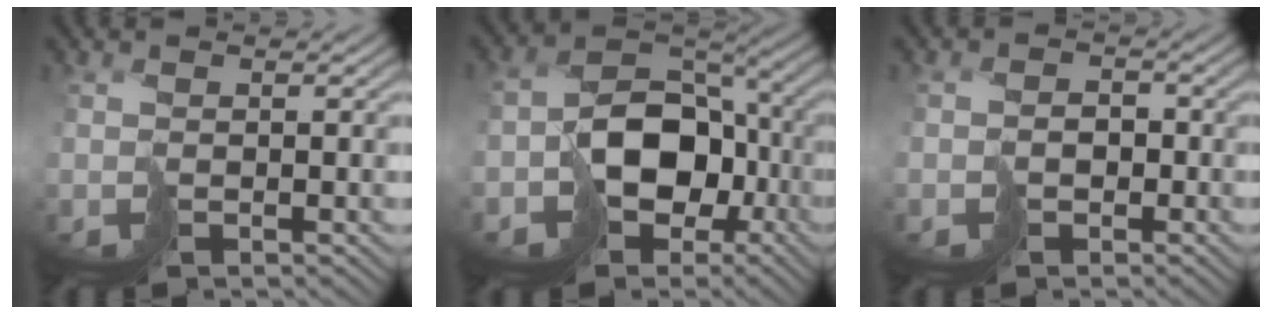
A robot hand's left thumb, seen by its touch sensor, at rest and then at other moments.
{"total": 11.8, "force": [-3.8, 8.3, 7.5], "torque": [-0.141, -0.013, -0.076]}
{"total": 4.6, "force": [-2.4, 3.6, 1.6], "torque": [-0.020, -0.001, -0.051]}